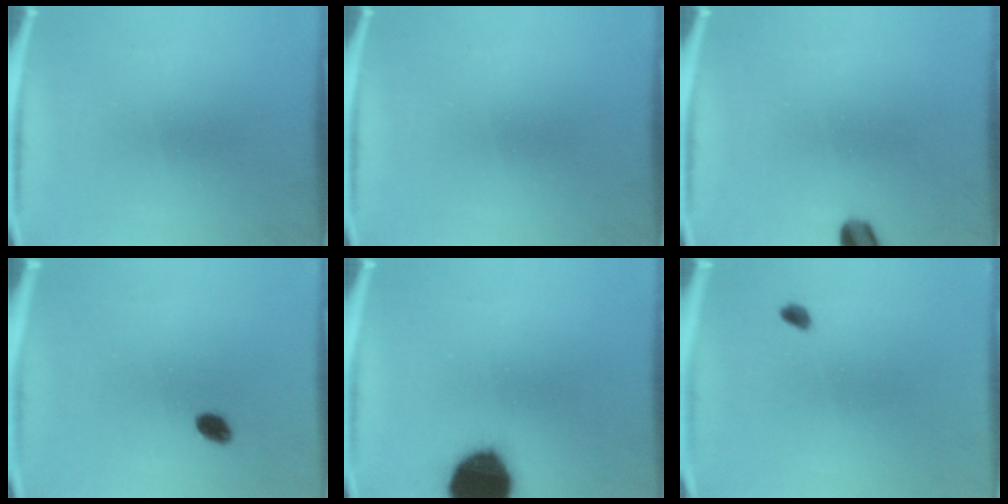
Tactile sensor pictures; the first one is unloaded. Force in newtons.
{"total": 0.0}
{"total": 4.0}
{"total": 2.4}
{"total": 19.6}
{"total": 1.4}